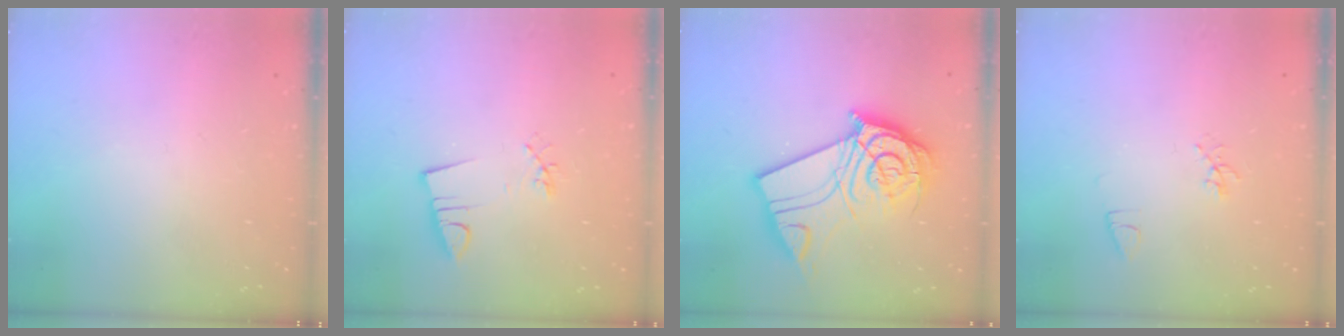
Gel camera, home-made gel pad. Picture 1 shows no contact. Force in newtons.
{"total": 3.0, "press": 1.4, "slide": 2.6}
{"total": 17.5, "press": 17.4, "slide": 2.2}
{"total": 5.2, "press": 4.9, "slide": 1.8}